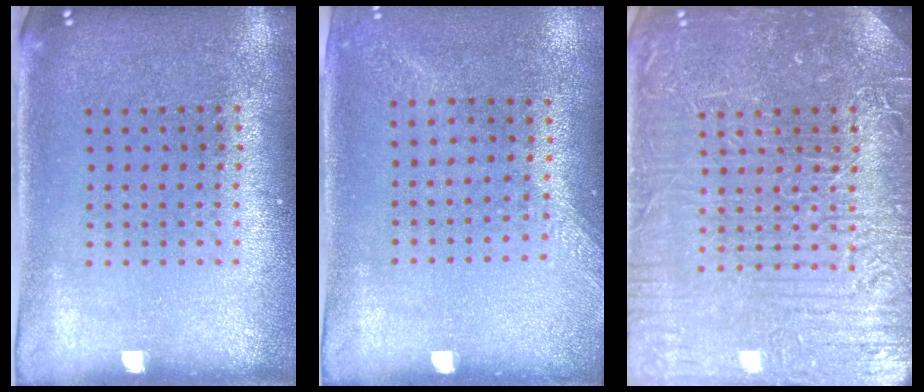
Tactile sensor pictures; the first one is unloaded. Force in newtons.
{"total": 1.3, "press": 1.1, "slide": 0.7}
{"total": 7.6, "press": 7.6, "slide": 0.9}